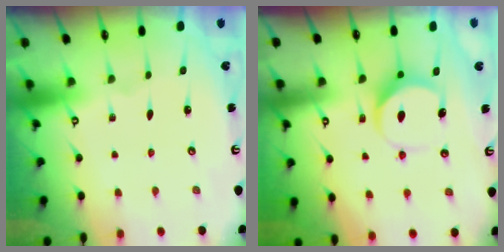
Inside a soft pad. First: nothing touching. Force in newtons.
{"total": 8.3, "press": 8.2, "slide": 0.9}